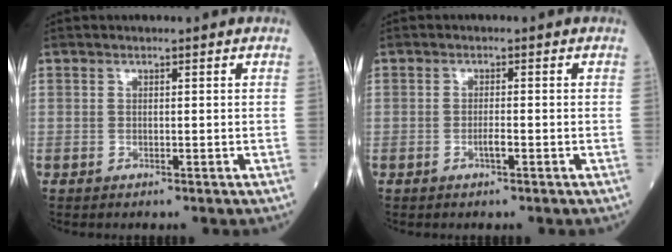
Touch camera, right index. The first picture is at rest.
{"total": 1.3, "force": [-0.7, 0.1, 1.0], "torque": [-0.021, 0.001, -0.015]}